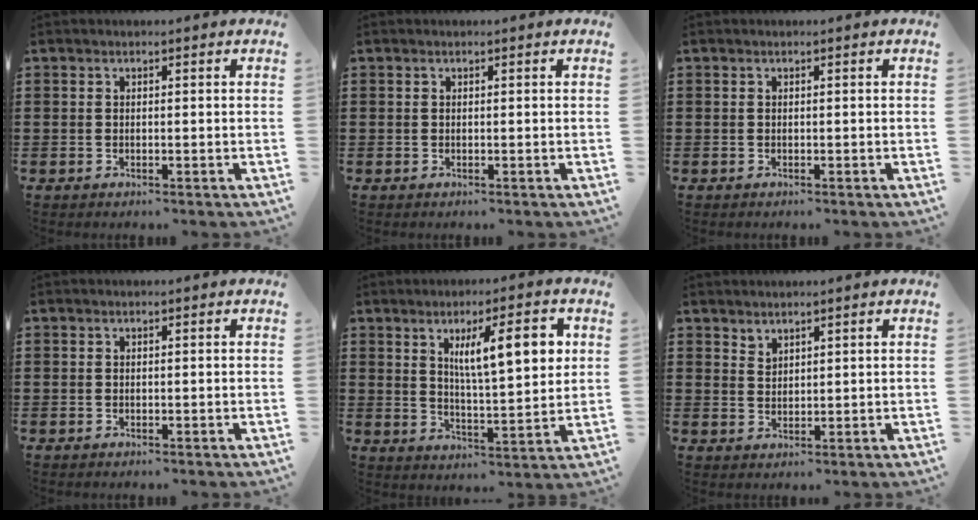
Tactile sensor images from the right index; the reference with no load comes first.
{"total": 0.0}
{"total": 0.0}
{"total": 0.0}
{"total": 10.0, "force": [3.4, 2.8, 9.0], "torque": [-0.152, 0.001, 0.052]}
{"total": 1.9, "force": [1.8, 0.6, -0.2], "torque": [-0.001, 0.002, 0.036]}